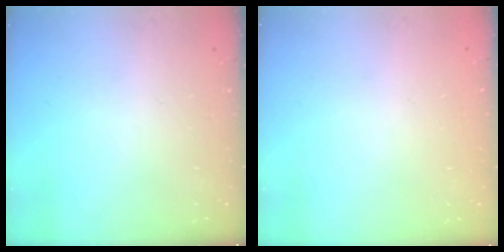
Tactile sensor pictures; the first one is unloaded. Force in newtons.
{"total": 0.0}